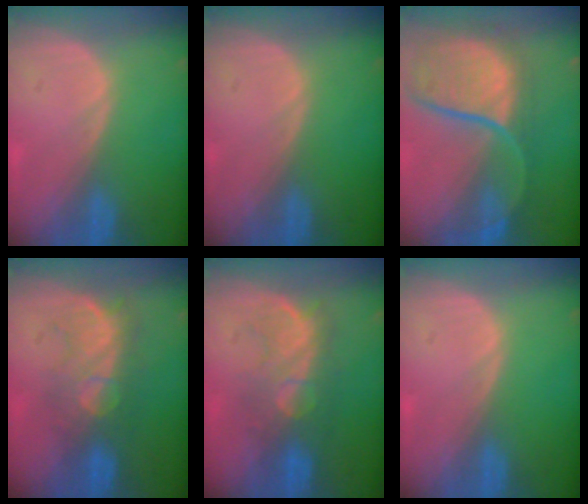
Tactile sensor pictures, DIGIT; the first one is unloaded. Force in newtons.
{"total": 0.0}
{"total": 11.8, "press": 9.8, "slide": 6.6}
{"total": 8.2, "press": 7.9, "slide": 2.3}
{"total": 7.9, "press": 7.8, "slide": 1.4}
{"total": 0.0}